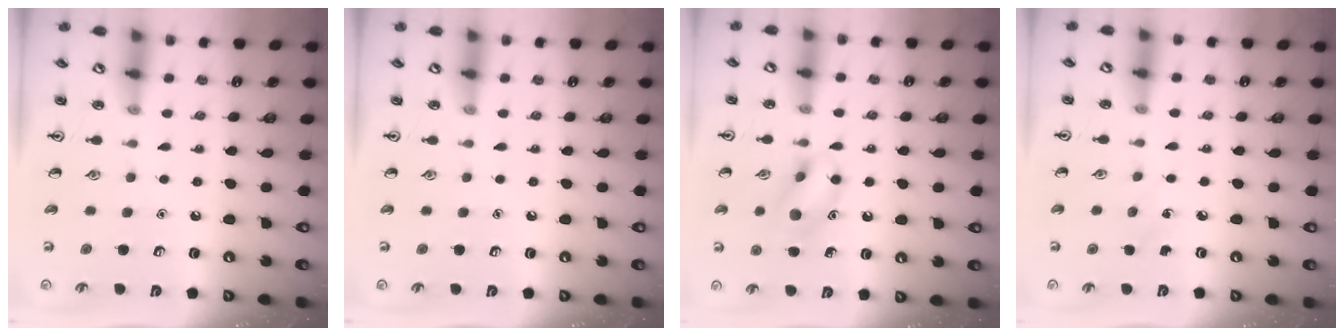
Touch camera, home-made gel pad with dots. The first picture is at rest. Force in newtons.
{"total": 0.0}
{"total": 10.8, "press": 10.8, "slide": 0.6}
{"total": 3.0, "press": 2.8, "slide": 1.1}